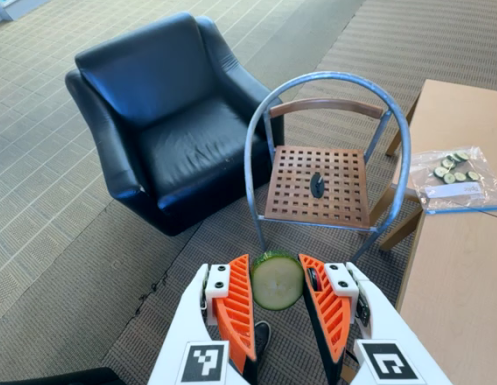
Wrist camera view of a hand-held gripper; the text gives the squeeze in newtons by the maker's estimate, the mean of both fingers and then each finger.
{"total": 7.9, "left": 7.7, "right": 8.1}